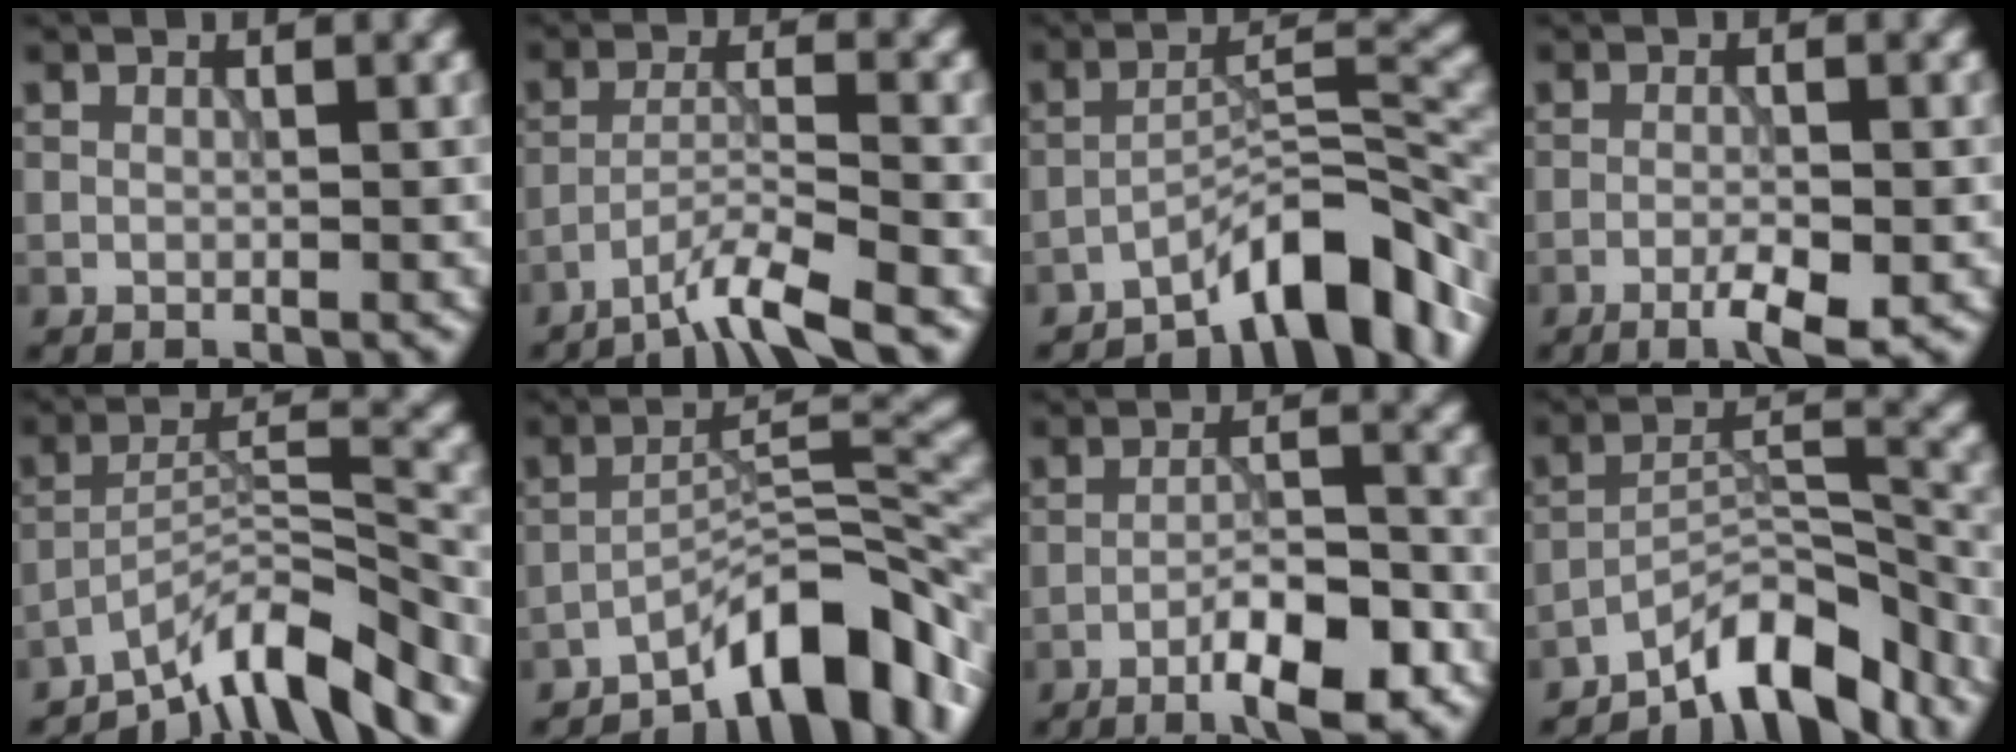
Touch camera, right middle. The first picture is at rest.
{"total": 4.6, "force": [-3.6, 0.2, 2.8], "torque": [-0.046, 0.006, -0.080]}
{"total": 8.0, "force": [-5.8, 1.9, 5.1], "torque": [-0.072, 0.014, -0.097]}
{"total": 3.2, "force": [-1.7, 0.5, 2.7], "torque": [-0.050, -0.001, -0.031]}
{"total": 8.2, "force": [-6.6, 1.5, 4.6], "torque": [-0.070, 0.005, -0.123]}
{"total": 8.7, "force": [-6.0, 2.4, 5.8], "torque": [-0.076, 0.014, -0.103]}
{"total": 6.6, "force": [-4.1, 1.4, 4.9], "torque": [-0.077, 0.009, -0.064]}
{"total": 7.5, "force": [-6.0, 2.1, 3.9], "torque": [-0.046, 0.010, -0.108]}